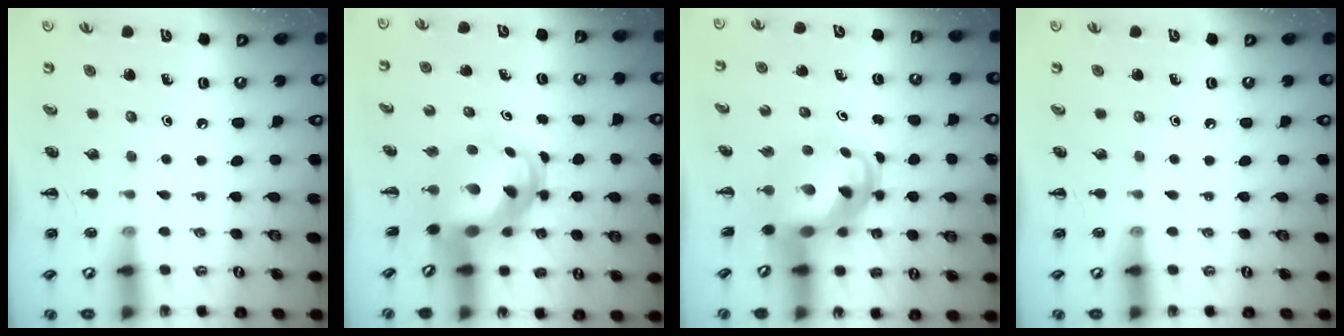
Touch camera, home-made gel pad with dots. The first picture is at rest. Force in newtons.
{"total": 5.4, "press": 5.2, "slide": 1.7}
{"total": 5.7, "press": 5.4, "slide": 1.8}
{"total": 0.0}